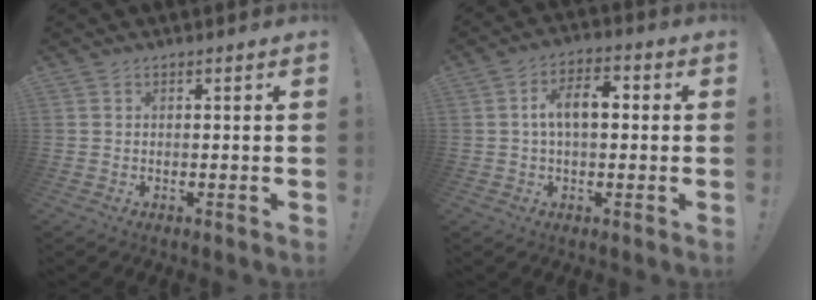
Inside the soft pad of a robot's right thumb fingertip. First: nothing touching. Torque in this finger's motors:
{"motor_torque": [0.94, 1.74, 0.49, -0.05, 0.26]}